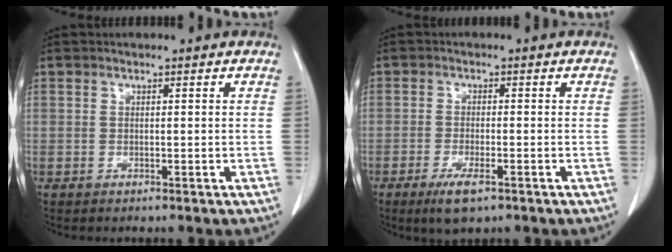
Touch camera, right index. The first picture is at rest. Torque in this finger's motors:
{"motor_torque": [0.41, -0.38, 0.15, 0.06]}